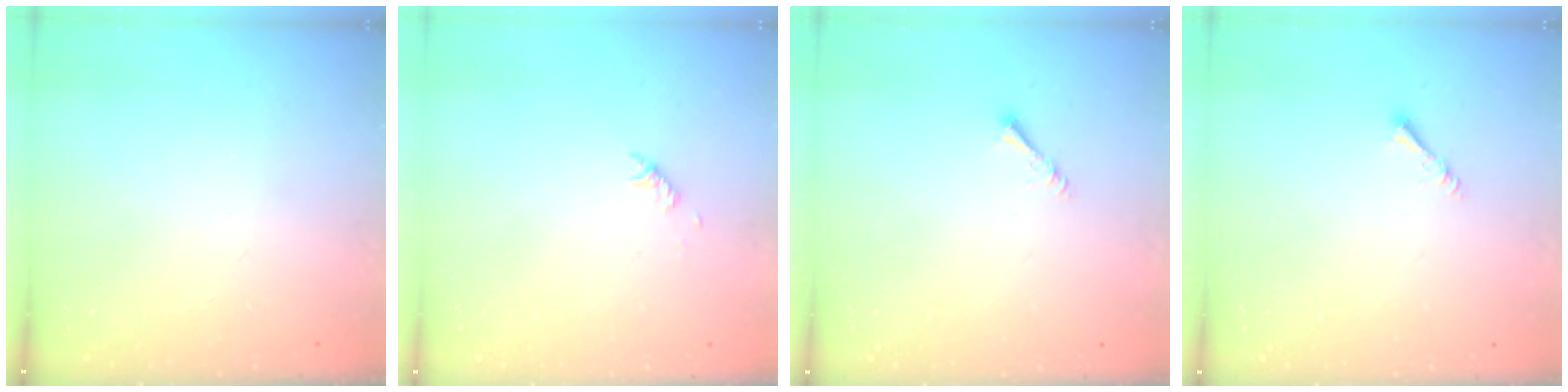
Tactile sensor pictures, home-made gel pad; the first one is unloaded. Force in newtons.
{"total": 2.8, "press": 2.7, "slide": 0.6}
{"total": 1.6, "press": 1.6, "slide": 0.3}
{"total": 1.6, "press": 1.6, "slide": 0.3}